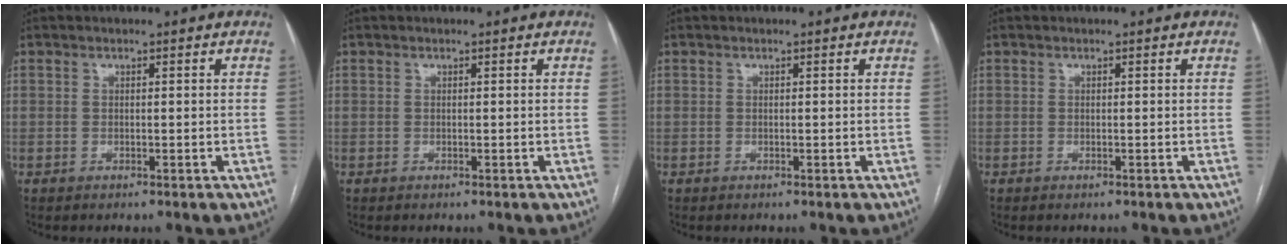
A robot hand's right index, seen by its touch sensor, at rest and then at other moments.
{"total": 0.0}
{"total": 0.0}
{"total": 0.0}